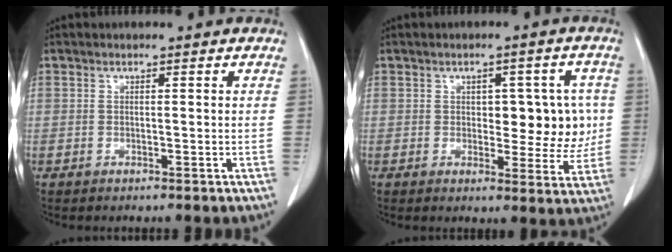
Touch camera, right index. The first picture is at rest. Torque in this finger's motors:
{"motor_torque": [0.07, 0.24, 0.07, 0.02]}